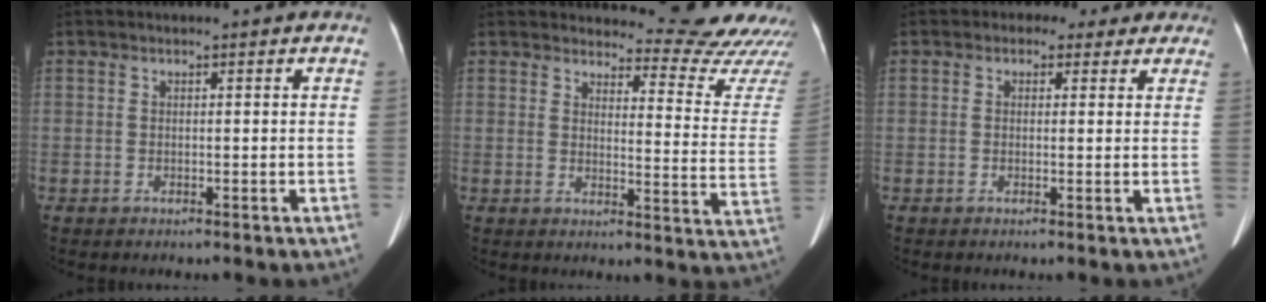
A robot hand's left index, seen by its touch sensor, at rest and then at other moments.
{"total": 14.6, "force": [14.5, 0.5, 1.6], "torque": [0.004, -0.123, 0.143]}
{"total": 4.5, "force": [2.9, 3.2, 1.3], "torque": [-0.002, 0.017, 0.026]}